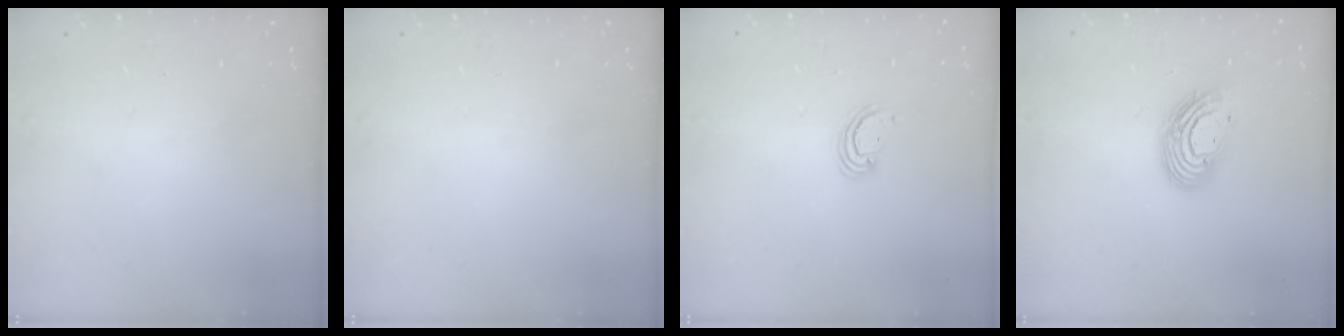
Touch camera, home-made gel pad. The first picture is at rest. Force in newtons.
{"total": 0.0}
{"total": 2.8, "press": 2.8, "slide": 0.3}
{"total": 11.9, "press": 11.9, "slide": 1.0}